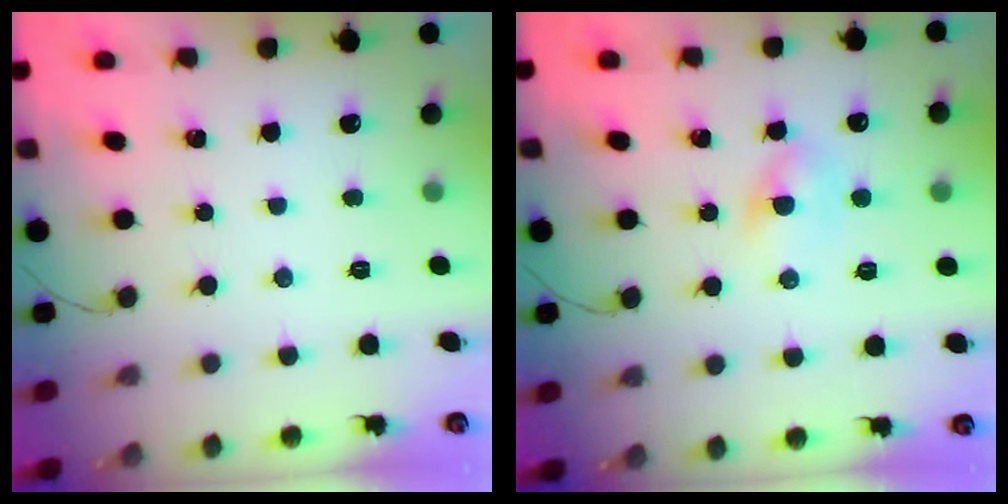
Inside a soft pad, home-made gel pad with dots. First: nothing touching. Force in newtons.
{"total": 2.9, "press": 2.8, "slide": 0.8}